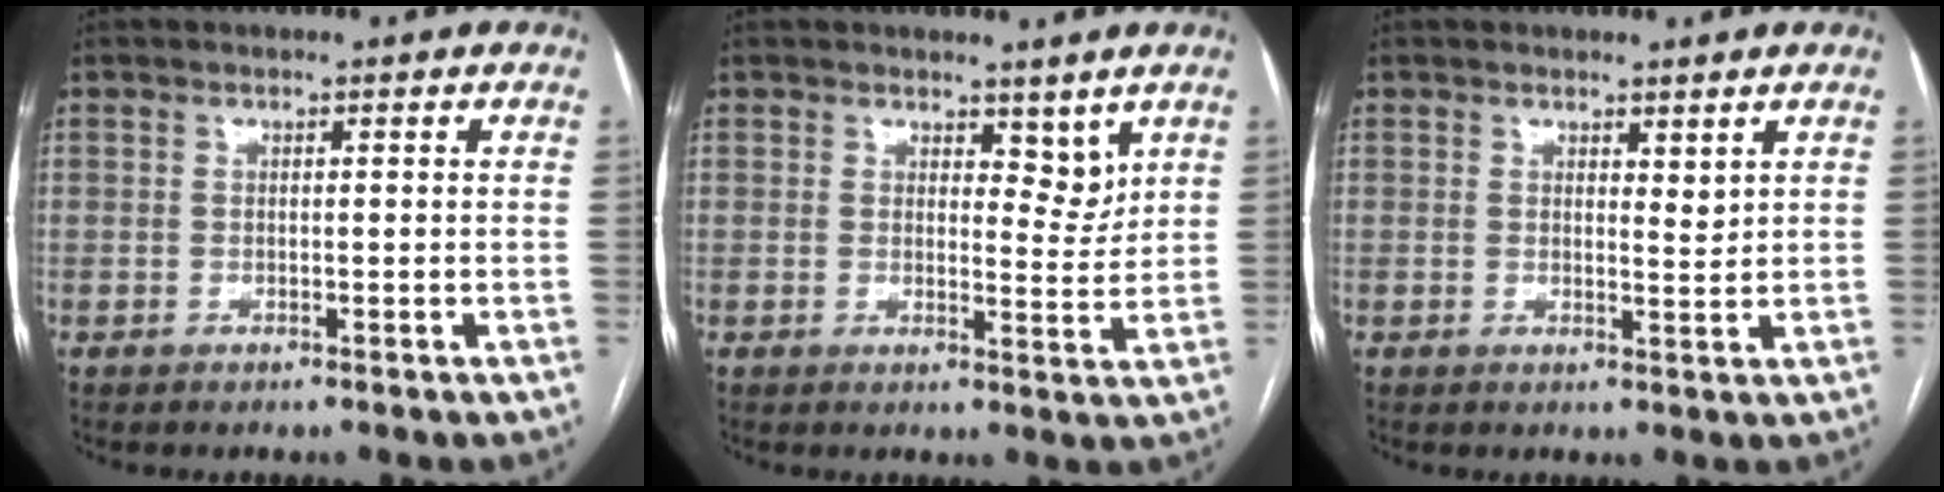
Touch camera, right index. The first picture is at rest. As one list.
[{"total": 3.9, "force": [2.8, 1.9, 1.9], "torque": [-0.016, -0.010, 0.044]}, {"total": 1.9, "force": [1.4, 0.6, 1.2], "torque": [-0.018, -0.012, 0.027]}]